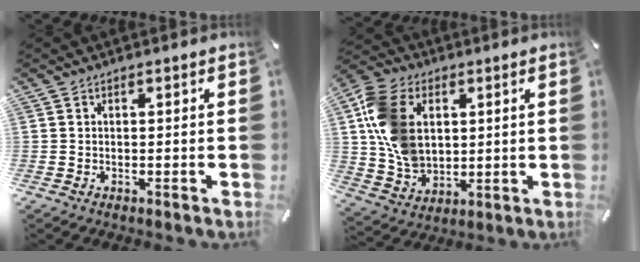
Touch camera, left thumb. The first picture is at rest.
{"total": 14.3, "force": [2.8, 11.0, 8.8], "torque": [-0.201, 0.013, 0.053]}